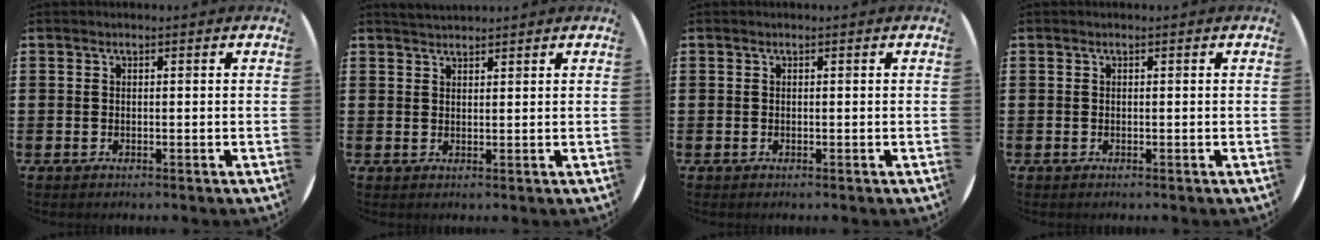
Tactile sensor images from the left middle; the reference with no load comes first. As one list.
[{"total": 1.8, "force": [1.8, 0.3, 0.1], "torque": [-0.004, 0.004, 0.034]}, {"total": 0.0}, {"total": 0.0}]